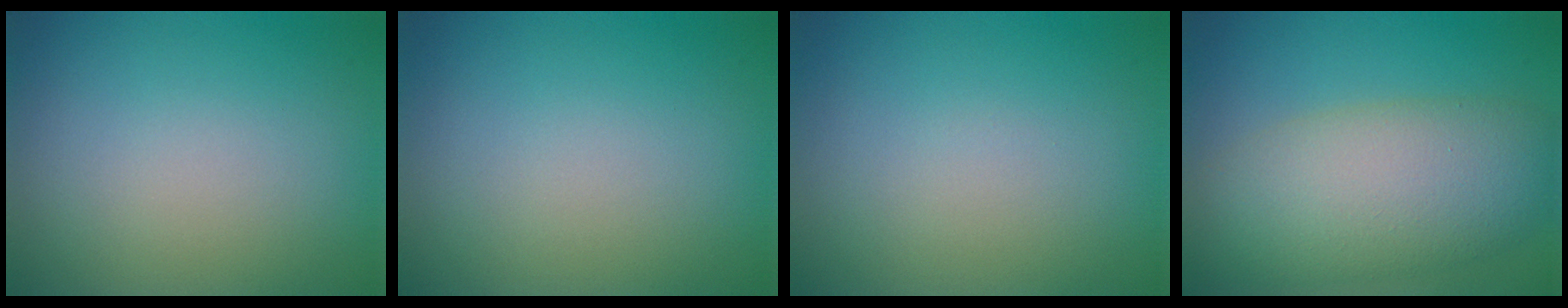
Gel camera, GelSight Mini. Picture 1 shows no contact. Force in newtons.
{"total": 0.0}
{"total": 0.0}
{"total": 8.1, "press": 8.1, "slide": 0.5}